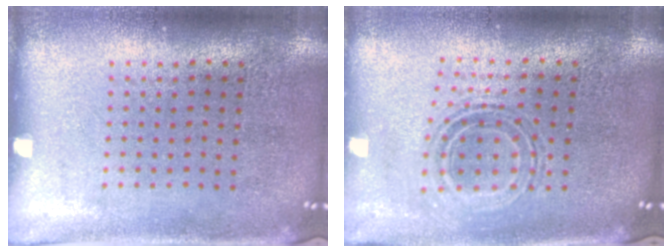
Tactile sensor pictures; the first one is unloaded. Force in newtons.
{"total": 0.7, "press": 0.7, "slide": 0.2}